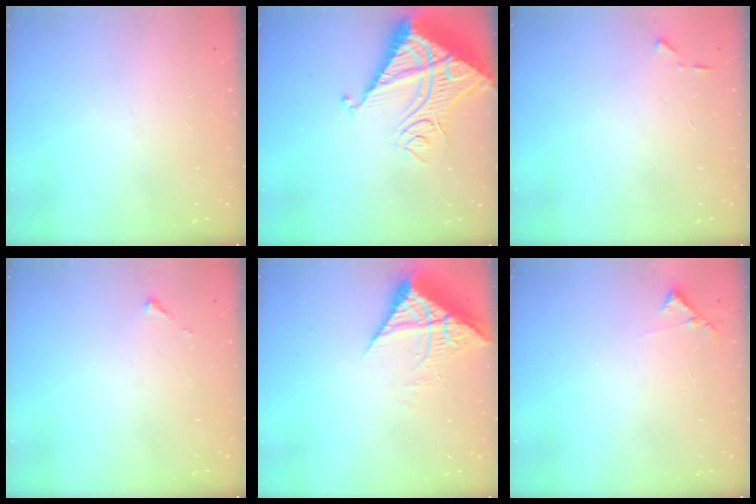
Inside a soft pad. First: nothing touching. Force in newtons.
{"total": 17.4, "press": 17.3, "slide": 2.1}
{"total": 3.9, "press": 3.9, "slide": 0.5}
{"total": 2.6, "press": 2.6, "slide": 0.3}
{"total": 7.2, "press": 7.1, "slide": 0.9}
{"total": 6.4, "press": 6.4, "slide": 0.5}